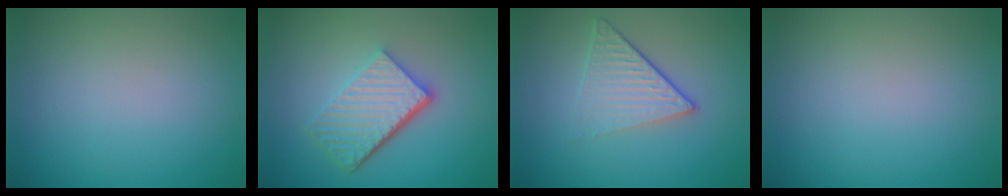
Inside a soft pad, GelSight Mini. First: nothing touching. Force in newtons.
{"total": 5.7, "press": 4.0, "slide": 4.1}
{"total": 3.7, "press": 2.7, "slide": 2.6}
{"total": 0.0}